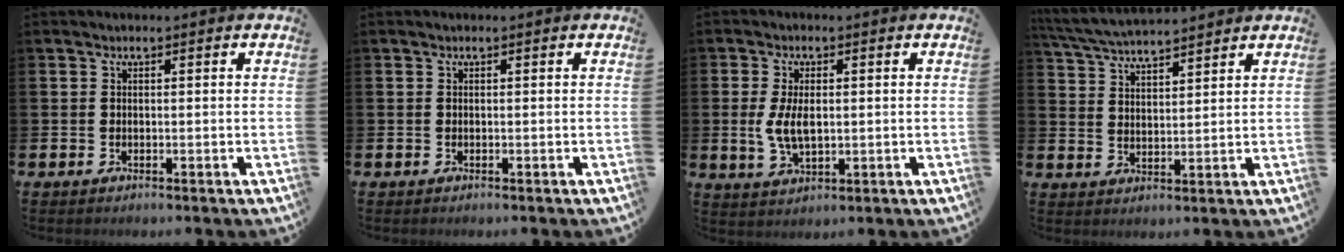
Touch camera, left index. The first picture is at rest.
{"total": 0.0}
{"total": 5.1, "force": [0.3, 2.7, 4.4], "torque": [-0.082, 0.002, 0.001]}
{"total": 5.4, "force": [5.3, 0.3, 1.0], "torque": [-0.044, -0.026, 0.096]}